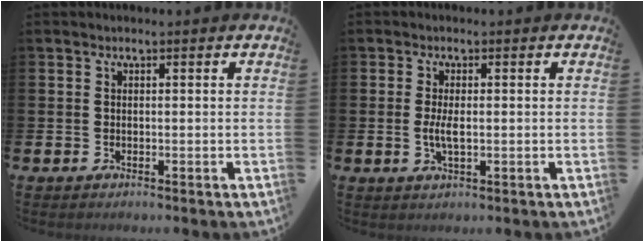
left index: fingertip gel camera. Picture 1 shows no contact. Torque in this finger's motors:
{"motor_torque": [0.88, -0.06, 0.12, 0.14]}